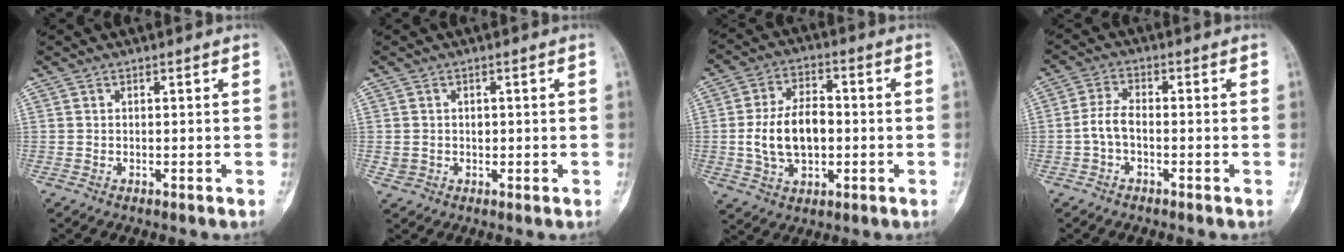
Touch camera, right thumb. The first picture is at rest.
{"total": 1.9, "force": [0.0, 1.9, 0.5], "torque": [0.002, 0.004, 0.004]}
{"total": 11.8, "force": [-0.9, 7.3, 9.2], "torque": [-0.156, 0.017, -0.015]}
{"total": 4.0, "force": [-1.2, 2.0, 3.2], "torque": [-0.068, 0.017, -0.030]}